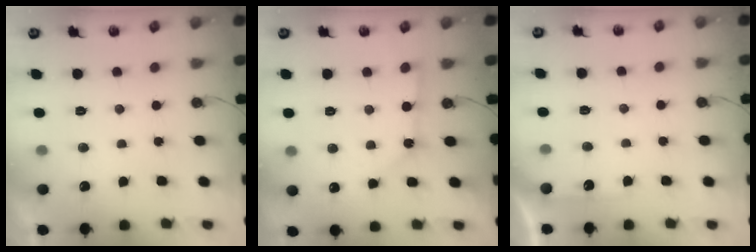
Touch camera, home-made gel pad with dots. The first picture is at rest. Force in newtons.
{"total": 2.7, "press": 2.7, "slide": 0.3}
{"total": 2.5, "press": 2.5, "slide": 0.4}